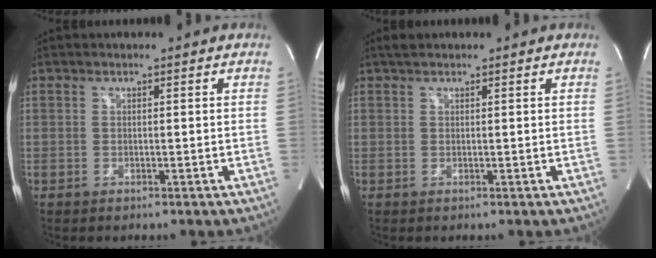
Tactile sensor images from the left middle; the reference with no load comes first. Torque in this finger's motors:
{"motor_torque": [0.07, -0.01, -0.04, 0.01]}